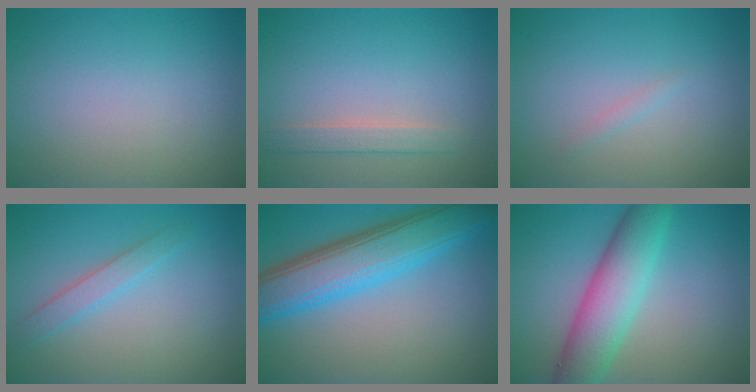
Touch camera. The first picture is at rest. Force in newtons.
{"total": 1.8, "press": 1.8, "slide": 0.1}
{"total": 0.7, "press": 0.7, "slide": 0.1}
{"total": 2.0, "press": 2.0, "slide": 0.1}
{"total": 8.0, "press": 8.0, "slide": 0.4}
{"total": 6.8, "press": 6.8, "slide": 0.3}